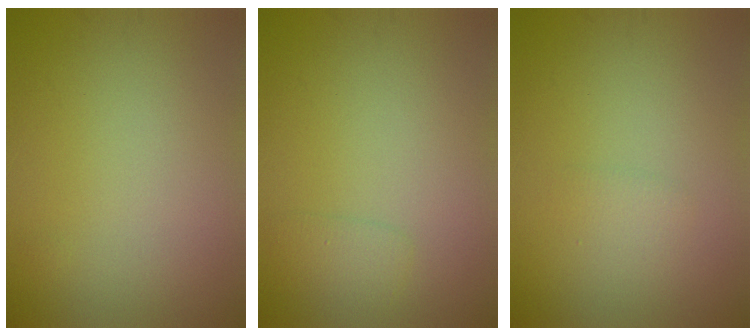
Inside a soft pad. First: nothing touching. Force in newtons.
{"total": 1.4, "press": 1.4, "slide": 0.1}
{"total": 1.0, "press": 1.0, "slide": 0.1}